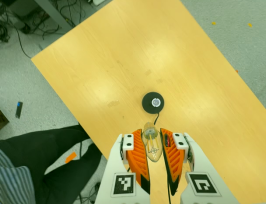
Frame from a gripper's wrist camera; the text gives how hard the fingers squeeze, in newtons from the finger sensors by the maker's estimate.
{"total": 22.3, "left": 25.6, "right": 19.0}